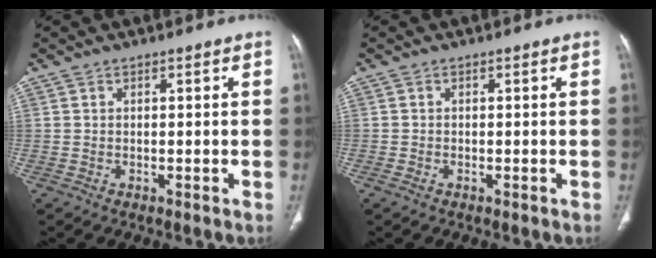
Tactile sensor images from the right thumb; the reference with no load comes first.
{"total": 0.7, "force": [-0.4, 0.4, 0.4], "torque": [-0.013, 0.000, -0.009]}